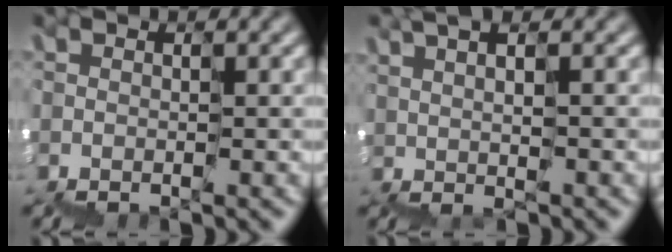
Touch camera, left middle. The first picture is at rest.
{"total": 2.6, "force": [1.7, -0.8, 1.8], "torque": [-0.023, 0.001, 0.041]}